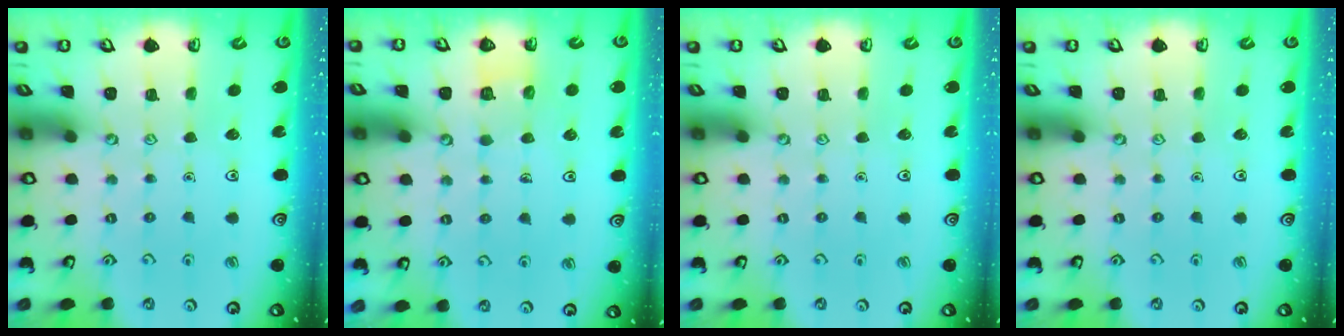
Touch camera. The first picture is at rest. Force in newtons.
{"total": 2.6, "press": 2.6, "slide": 0.1}
{"total": 0.0}
{"total": 0.0}